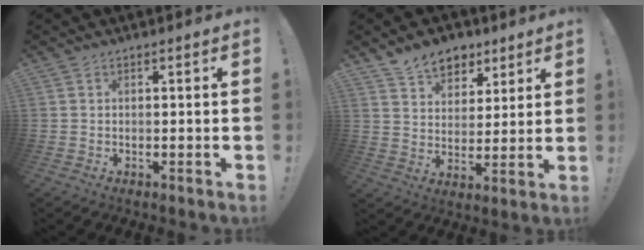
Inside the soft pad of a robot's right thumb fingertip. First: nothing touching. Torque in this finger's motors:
{"motor_torque": [0.05, 0.07, 0.51, 0.57, 0.14]}